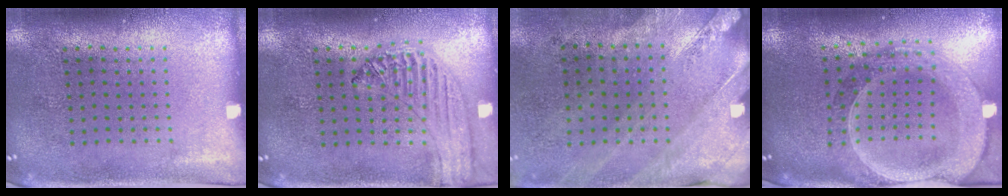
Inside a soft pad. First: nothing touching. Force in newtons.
{"total": 1.3, "press": 1.3, "slide": 0.2}
{"total": 2.5, "press": 2.0, "slide": 1.4}
{"total": 2.8, "press": 2.4, "slide": 1.4}